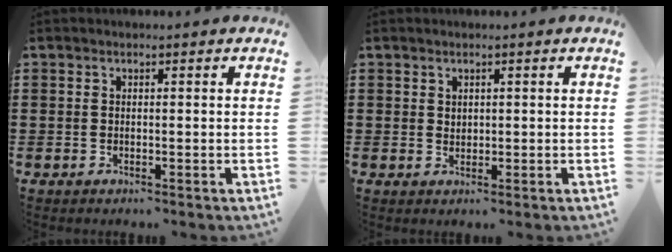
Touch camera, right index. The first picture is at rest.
{"total": 1.1, "force": [0.9, 0.7, 0.2], "torque": [-0.006, 0.002, 0.017]}